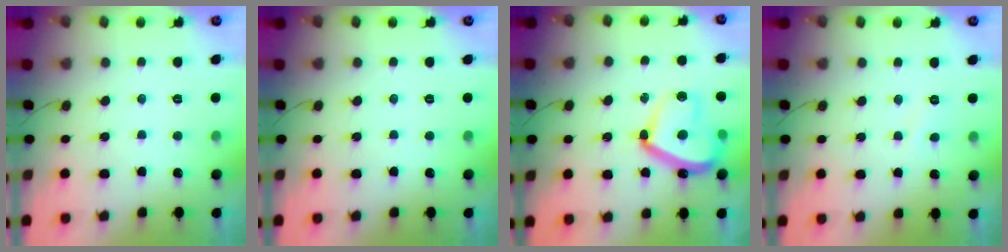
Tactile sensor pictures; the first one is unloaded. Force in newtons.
{"total": 0.0}
{"total": 16.9, "press": 16.8, "slide": 1.5}
{"total": 3.7, "press": 3.7, "slide": 0.4}